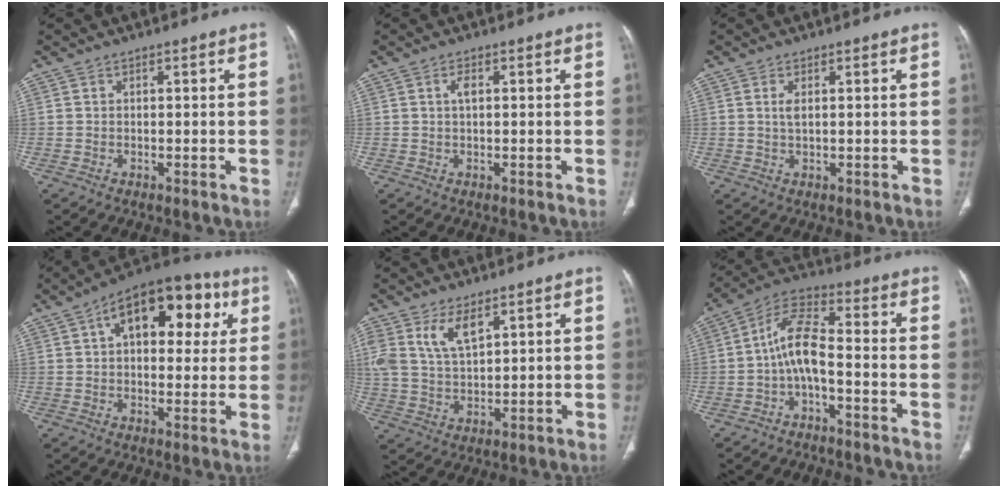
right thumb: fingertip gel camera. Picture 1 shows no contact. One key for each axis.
{"total": 1.5, "fx": 0.4, "fy": 0.6, "fz": 1.3, "tx": -0.027, "ty": 0.003, "tz": 0.007}
{"total": 1.7, "fx": 0.5, "fy": 0.6, "fz": 1.5, "tx": -0.034, "ty": -0.002, "tz": 0.014}
{"total": 18.0, "fx": 5.9, "fy": 10.0, "fz": 13.9, "tx": -0.148, "ty": 0.016, "tz": 0.076}
{"total": 8.6, "fx": 4.6, "fy": 4.2, "fz": 5.9, "tx": -0.112, "ty": -0.013, "tz": 0.099}
{"total": 8.6, "fx": -2.2, "fy": 3.2, "fz": 7.6, "tx": -0.152, "ty": 0.044, "tz": -0.052}